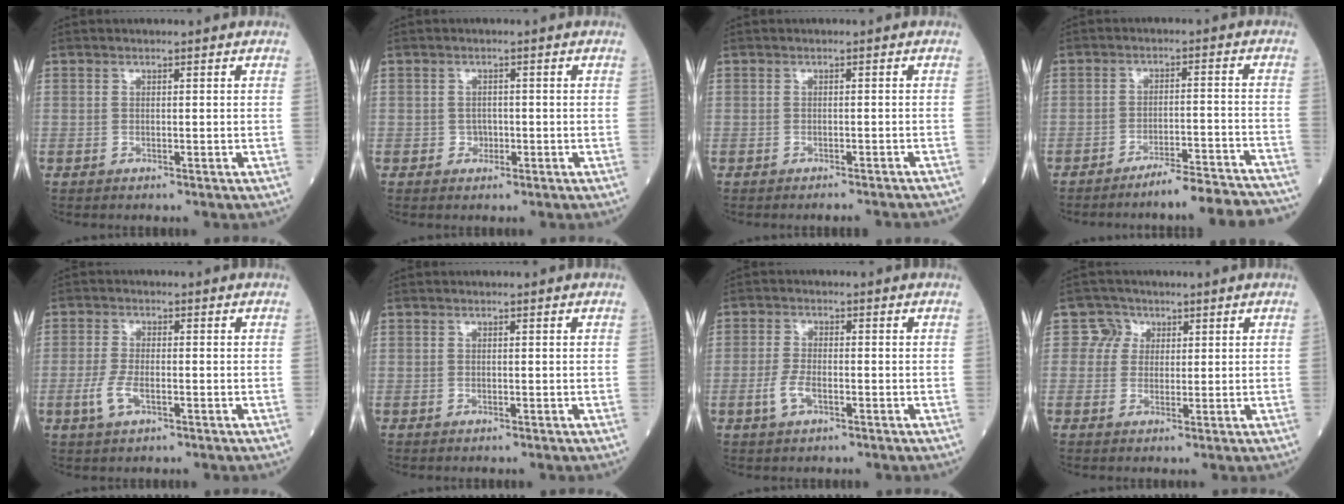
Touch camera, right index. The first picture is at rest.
{"total": 1.4, "force": [-0.4, 1.2, 0.5], "torque": [-0.001, 0.006, -0.006]}
{"total": 5.8, "force": [-5.4, 0.4, 1.9], "torque": [-0.019, -0.013, -0.060]}
{"total": 13.8, "force": [-13.1, 0.0, 4.2], "torque": [-0.029, 0.012, -0.173]}
{"total": 3.9, "force": [-1.3, 1.4, 3.3], "torque": [-0.075, -0.002, -0.028]}
{"total": 0.0}
{"total": 3.4, "force": [-1.3, 1.3, 2.9], "torque": [-0.063, 0.001, -0.027]}
{"total": 3.4, "force": [1.2, 3.1, -0.2], "torque": [0.016, 0.006, 0.014]}